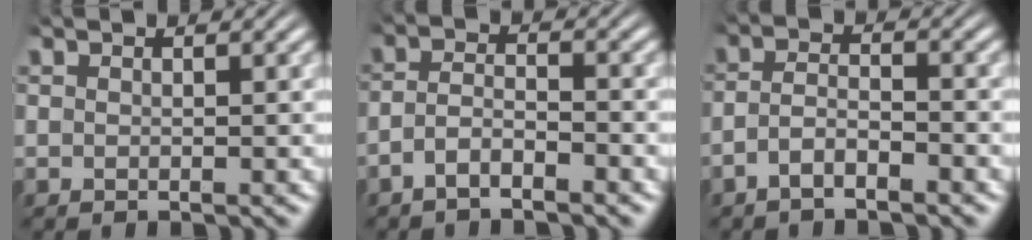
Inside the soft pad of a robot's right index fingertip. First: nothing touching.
{"total": 3.2, "force": [-2.4, 1.4, 1.6], "torque": [-0.033, -0.011, -0.042]}
{"total": 3.2, "force": [-2.2, 1.5, 1.7], "torque": [-0.036, -0.011, -0.039]}